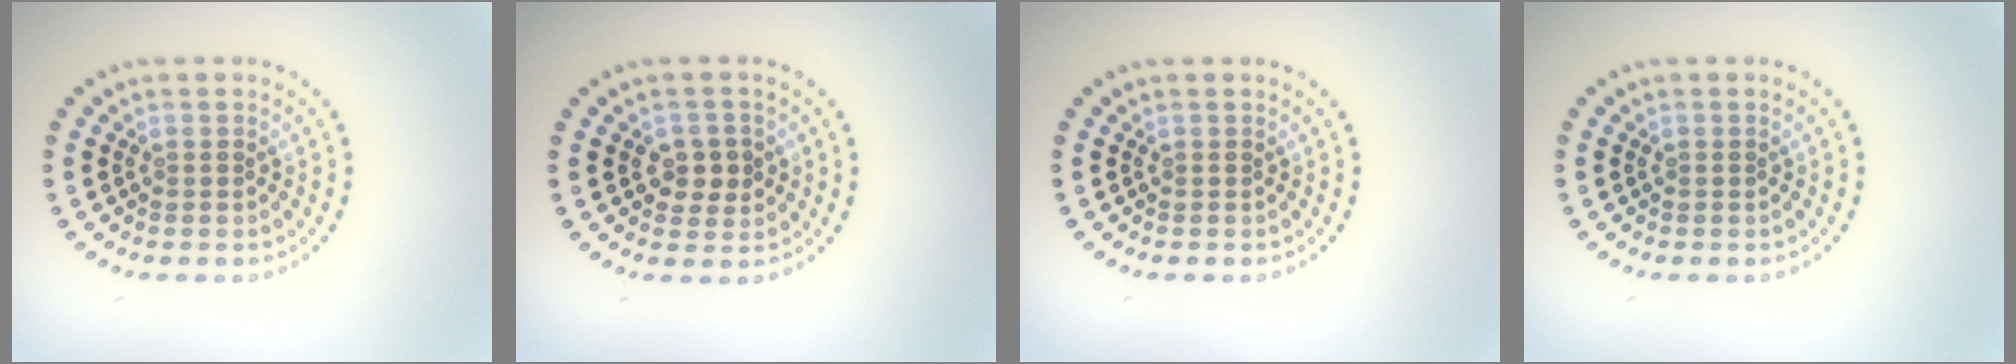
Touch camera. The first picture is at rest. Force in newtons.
{"total": 2.2, "press": 2.2, "slide": 0.5}
{"total": 0.0}
{"total": 0.0}